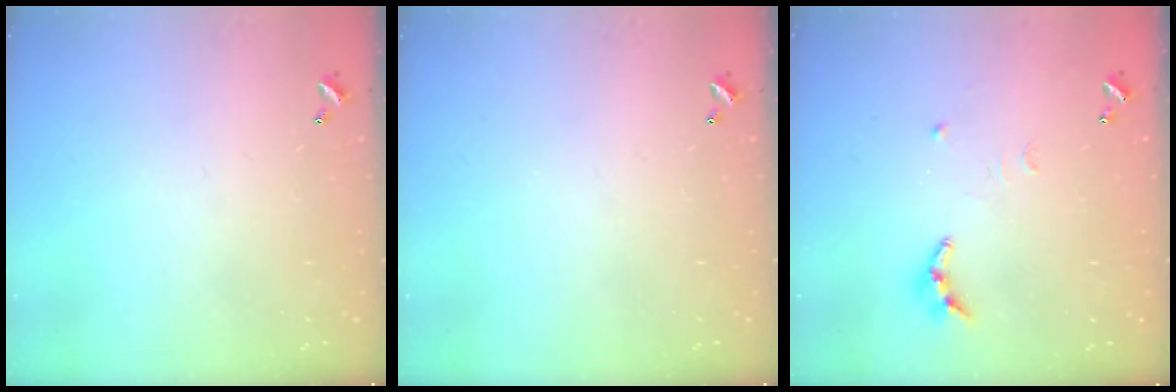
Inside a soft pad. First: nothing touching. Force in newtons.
{"total": 0.0}
{"total": 7.9, "press": 7.9, "slide": 0.2}